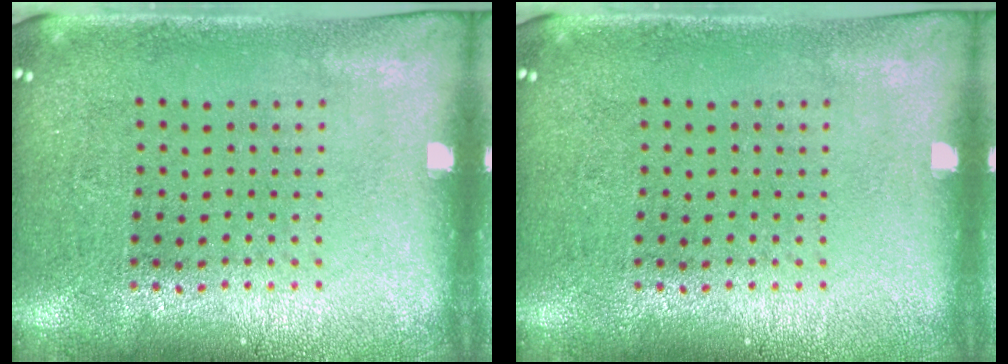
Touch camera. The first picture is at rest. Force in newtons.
{"total": 0.0}